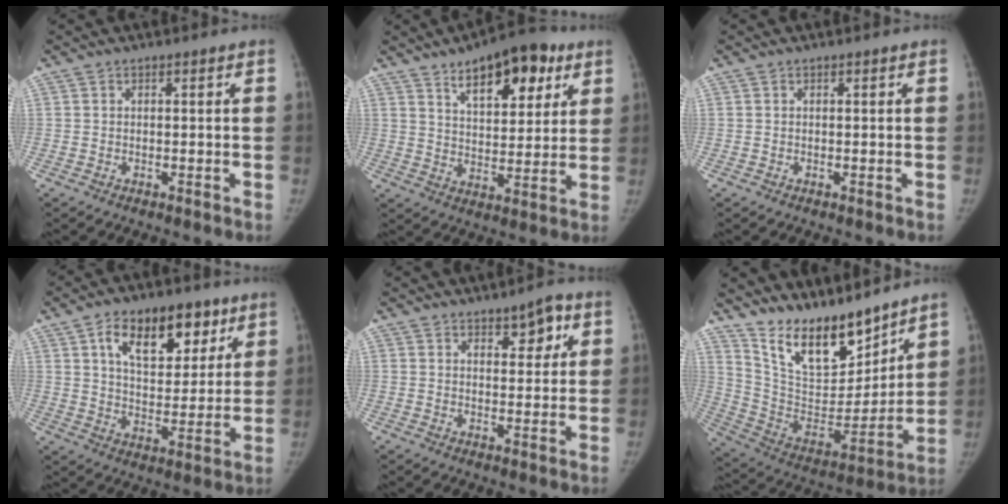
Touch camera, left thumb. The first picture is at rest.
{"total": 15.9, "force": [8.8, 7.4, 10.9], "torque": [-0.108, -0.032, 0.134]}
{"total": 0.0}
{"total": 15.6, "force": [7.8, 8.8, 10.2], "torque": [-0.110, -0.023, 0.129]}
{"total": 5.5, "force": [2.8, 2.8, 3.9], "torque": [-0.028, -0.013, 0.037]}
{"total": 18.8, "force": [15.3, 6.8, 8.5], "torque": [-0.098, -0.100, 0.280]}